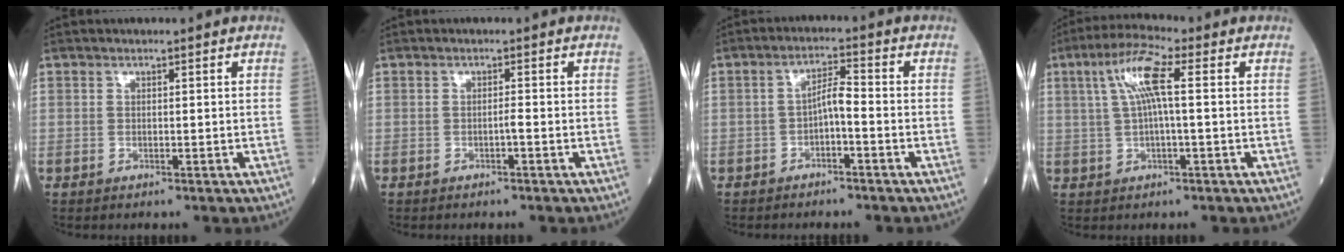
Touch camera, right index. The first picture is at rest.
{"total": 0.8, "force": [-0.4, -0.1, 0.6], "torque": [-0.009, 0.001, -0.008]}
{"total": 3.3, "force": [-1.3, 0.6, 3.0], "torque": [-0.052, 0.011, -0.022]}
{"total": 7.4, "force": [1.7, 0.8, 7.2], "torque": [-0.147, 0.022, 0.032]}